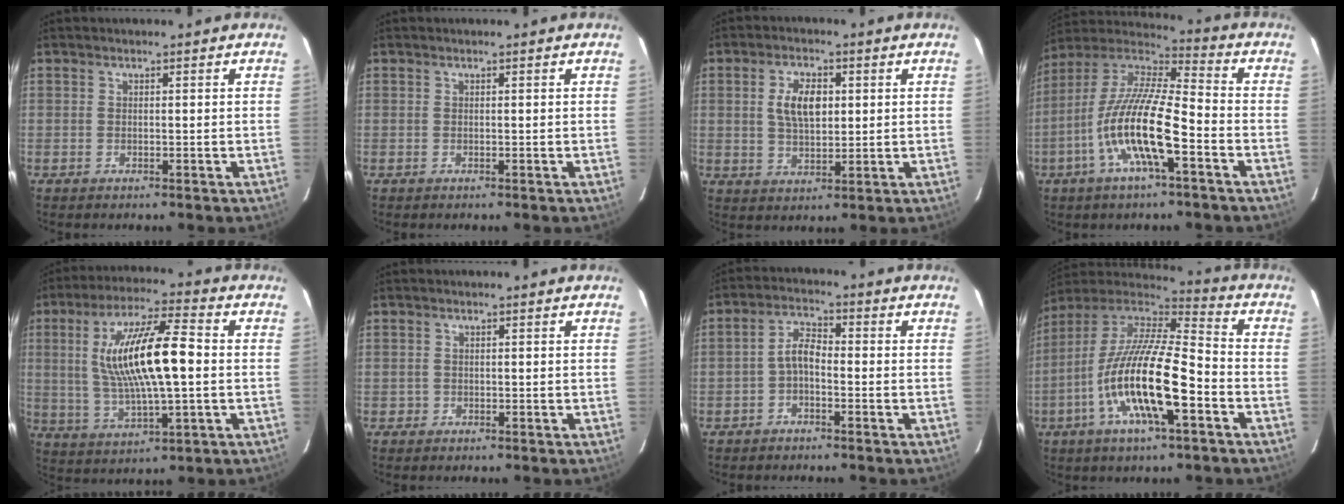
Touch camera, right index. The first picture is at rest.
{"total": 0.0}
{"total": 7.0, "force": [1.4, 3.7, 5.8], "torque": [-0.107, 0.008, 0.030]}
{"total": 16.4, "force": [-6.2, 3.5, 14.8], "torque": [-0.286, -0.012, -0.126]}
{"total": 16.4, "force": [1.2, 4.0, 15.8], "torque": [-0.296, 0.008, 0.029]}
{"total": 1.0, "force": [-0.4, 1.0, -0.1], "torque": [0.000, 0.005, -0.004]}
{"total": 3.6, "force": [-1.6, 1.7, 2.7], "torque": [-0.056, 0.014, -0.032]}
{"total": 20.1, "force": [-7.4, 4.9, 18.0], "torque": [-0.336, -0.026, -0.147]}